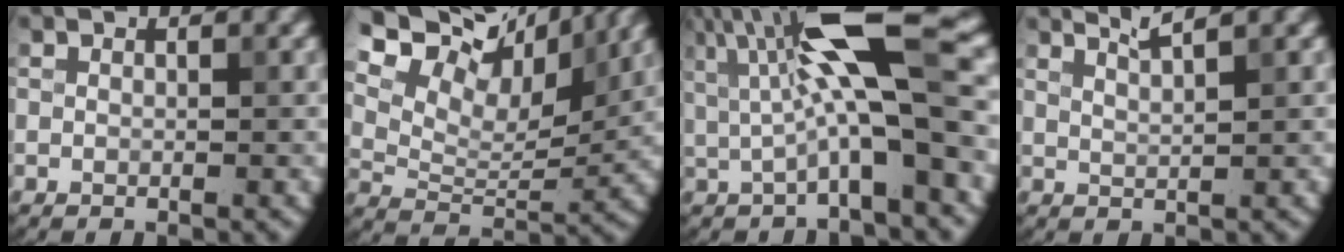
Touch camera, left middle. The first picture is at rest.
{"total": 13.1, "force": [7.0, 7.2, 8.3], "torque": [-0.172, 0.048, 0.108]}
{"total": 10.2, "force": [1.5, 2.6, 9.8], "torque": [-0.161, 0.009, 0.020]}
{"total": 1.7, "force": [1.2, 0.1, 1.2], "torque": [-0.012, 0.011, 0.020]}